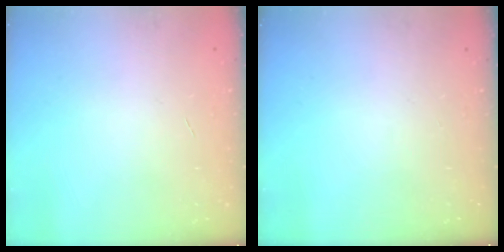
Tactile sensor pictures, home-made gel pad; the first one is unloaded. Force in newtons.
{"total": 0.0}